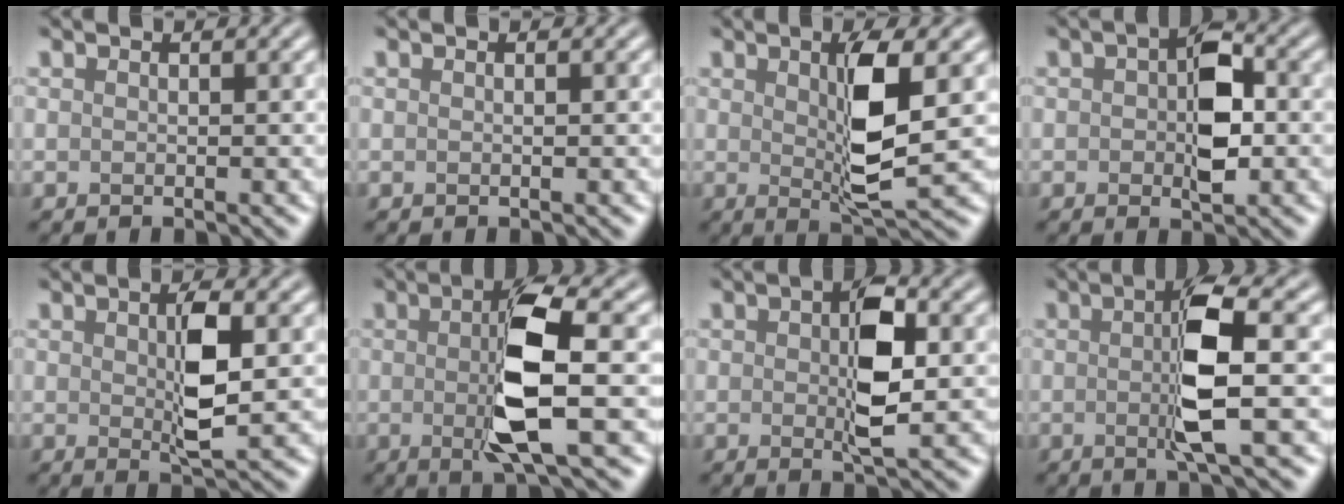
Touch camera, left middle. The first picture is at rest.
{"total": 0.0}
{"total": 5.6, "force": [0.8, 1.2, 5.4], "torque": [-0.098, -0.008, 0.015]}
{"total": 5.1, "force": [0.0, 2.6, 4.4], "torque": [-0.063, 0.003, -0.002]}
{"total": 4.3, "force": [0.4, 1.2, 4.1], "torque": [-0.074, -0.001, 0.008]}
{"total": 7.2, "force": [-0.2, 1.5, 7.0], "torque": [-0.129, -0.005, -0.005]}
{"total": 5.3, "force": [0.1, 2.1, 4.8], "torque": [-0.080, 0.003, 0.001]}
{"total": 5.7, "force": [-0.1, 0.9, 5.7], "torque": [-0.107, 0.000, -0.003]}